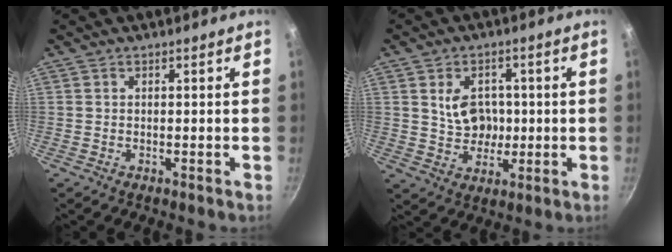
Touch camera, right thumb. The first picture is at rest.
{"total": 7.7, "force": [1.0, 6.1, 4.6], "torque": [-0.047, -0.005, 0.020]}